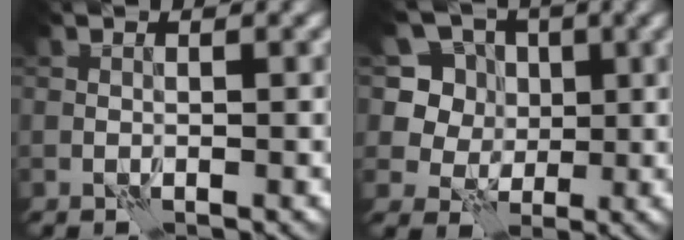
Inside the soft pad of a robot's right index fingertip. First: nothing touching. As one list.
[{"total": 7.3, "force": [2.4, 6.3, 2.8], "torque": [-0.049, 0.004, 0.031]}]